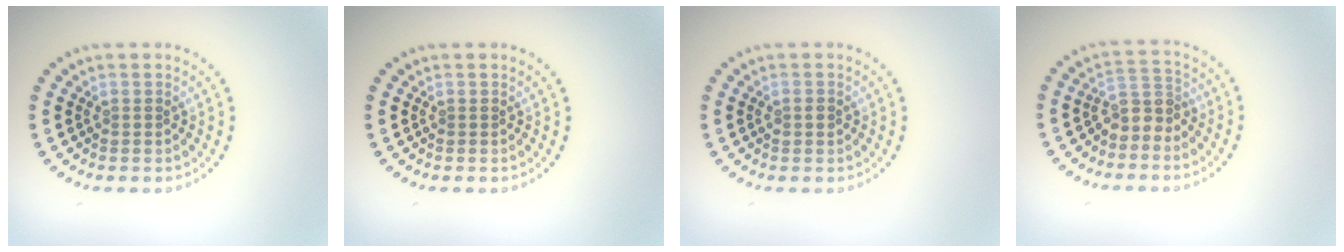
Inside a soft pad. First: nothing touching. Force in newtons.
{"total": 0.0}
{"total": 1.3, "press": 1.2, "slide": 0.3}
{"total": 2.5, "press": 2.0, "slide": 1.5}